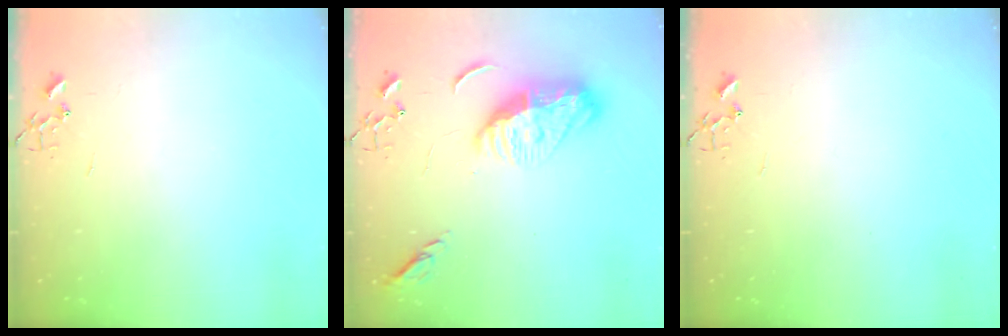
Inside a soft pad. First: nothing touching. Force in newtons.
{"total": 13.7, "press": 13.6, "slide": 1.2}
{"total": 0.0}